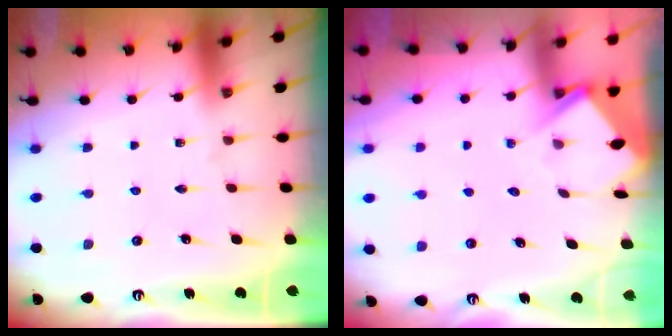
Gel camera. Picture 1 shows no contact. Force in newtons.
{"total": 3.9, "press": 3.9, "slide": 0.4}